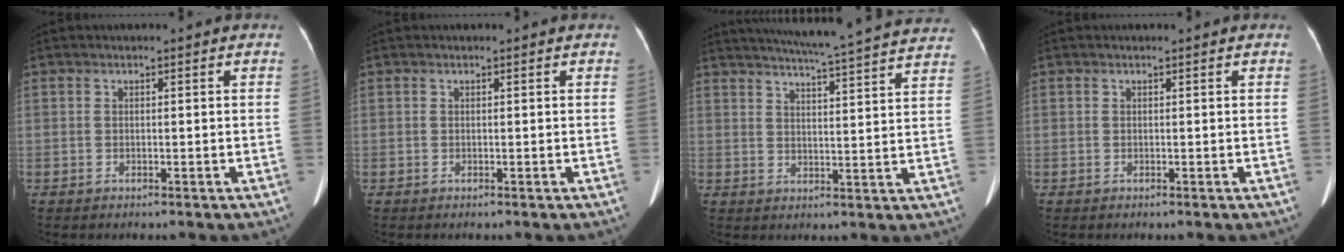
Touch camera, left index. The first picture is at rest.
{"total": 0.0}
{"total": 23.8, "force": [21.9, 0.4, 9.3], "torque": [-0.151, -0.025, 0.268]}
{"total": 0.0}